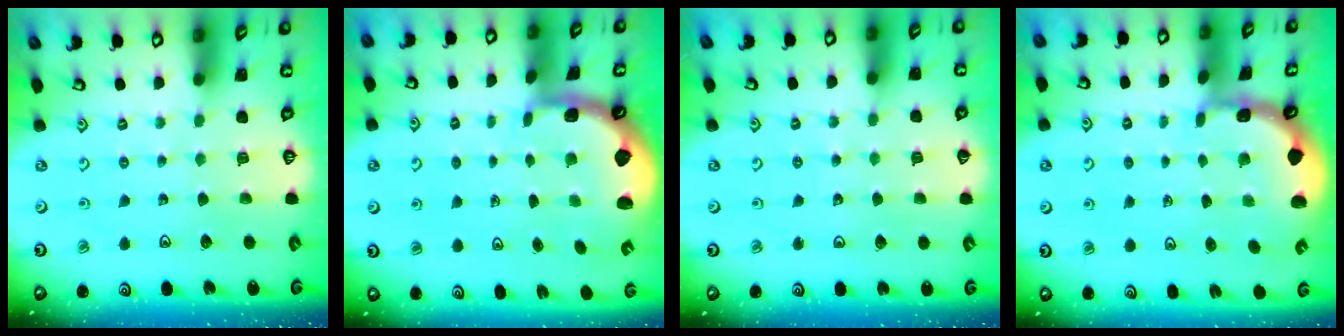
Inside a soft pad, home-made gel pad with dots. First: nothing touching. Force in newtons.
{"total": 2.3, "press": 1.3, "slide": 1.8}
{"total": 2.7, "press": 2.6, "slide": 0.3}
{"total": 1.0, "press": 1.0, "slide": 0.2}